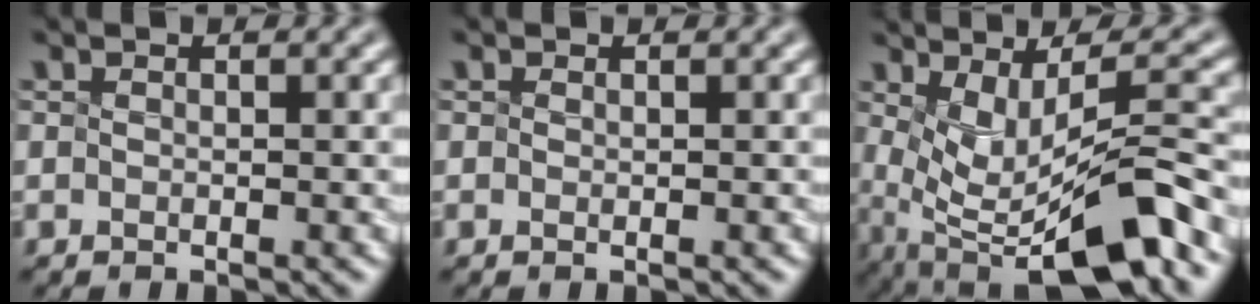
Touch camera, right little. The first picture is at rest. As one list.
[{"total": 0.0}, {"total": 9.4, "force": [-1.3, 2.9, 8.8], "torque": [-0.137, 0.001, 0.002]}]